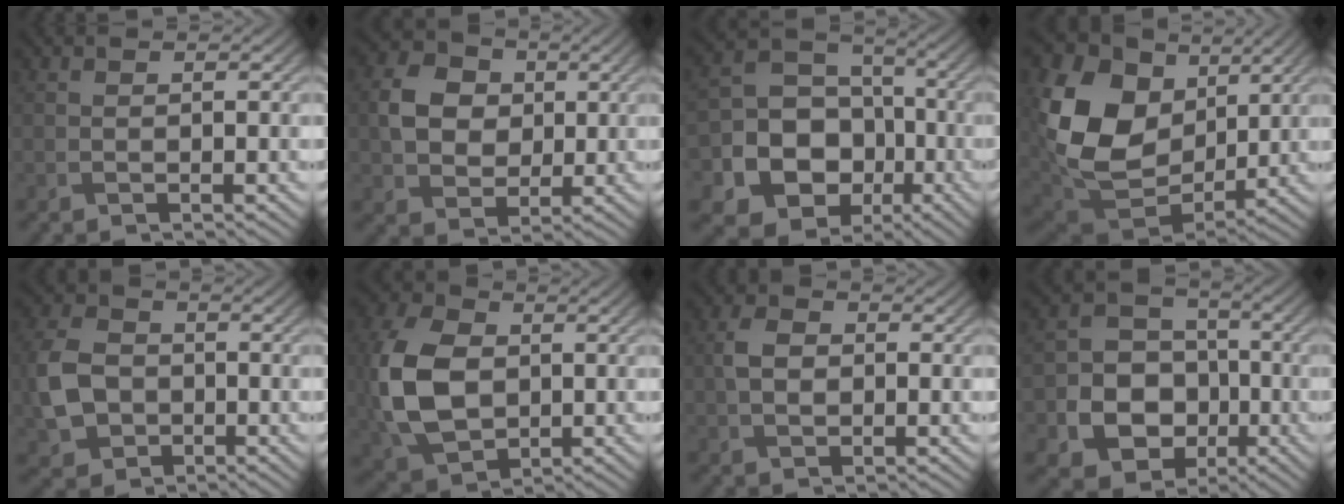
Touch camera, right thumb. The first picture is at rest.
{"total": 6.9, "force": [0.9, 5.7, 3.7], "torque": [-0.087, 0.008, 0.006]}
{"total": 17.2, "force": [-5.9, 14.7, 6.8], "torque": [-0.166, -0.041, -0.122]}
{"total": 17.1, "force": [3.7, 12.9, 10.6], "torque": [-0.247, 0.000, 0.084]}
{"total": 7.4, "force": [-1.3, 6.0, 4.1], "torque": [-0.112, -0.005, -0.037]}
{"total": 12.6, "force": [0.0, 9.0, 8.9], "torque": [-0.239, 0.003, 0.000]}
{"total": 3.4, "force": [0.1, 2.4, 2.5], "torque": [-0.056, 0.003, -0.003]}
{"total": 12.3, "force": [-3.7, 10.6, 5.1], "torque": [-0.117, -0.040, -0.097]}